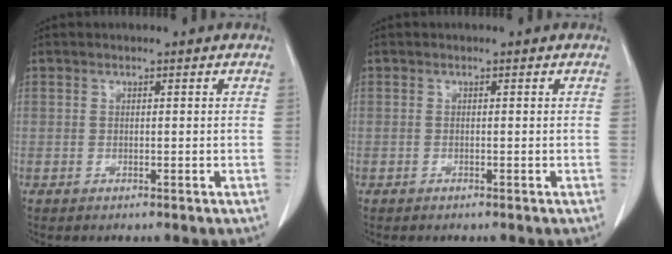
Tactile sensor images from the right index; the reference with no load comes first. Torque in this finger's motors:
{"motor_torque": [0.07, 0.02, 0.00, 0.01]}